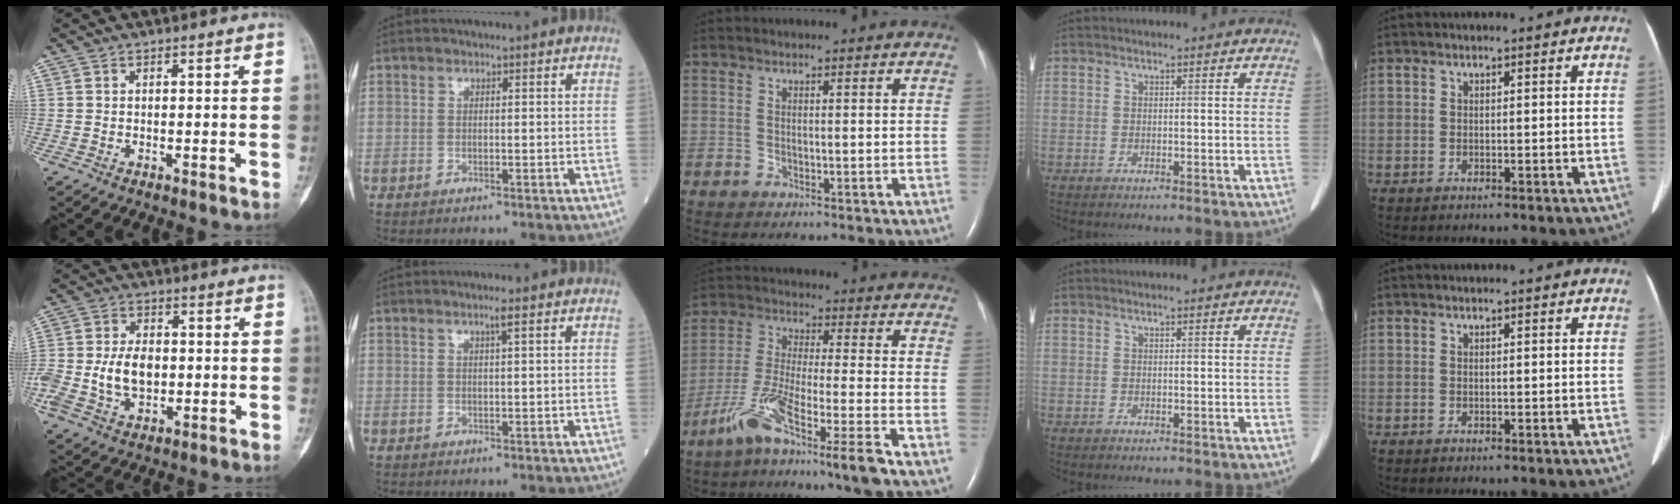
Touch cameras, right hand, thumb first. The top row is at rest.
{"thumb": {"total": 10.3, "force": [-1.0, 6.9, 7.5], "torque": [-0.142, 0.012, -0.016]}, "index": {"total": 1.2, "force": [0.6, -0.3, 1.0], "torque": [-0.022, -0.002, 0.012]}, "middle": {"total": 11.7, "force": [-8.0, -1.5, 8.4], "torque": [-0.168, -0.032, -0.150]}}